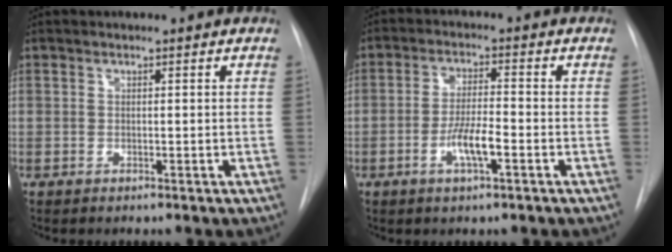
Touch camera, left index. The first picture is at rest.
{"total": 5.4, "force": [-2.6, 0.8, 4.7], "torque": [-0.092, -0.005, -0.048]}